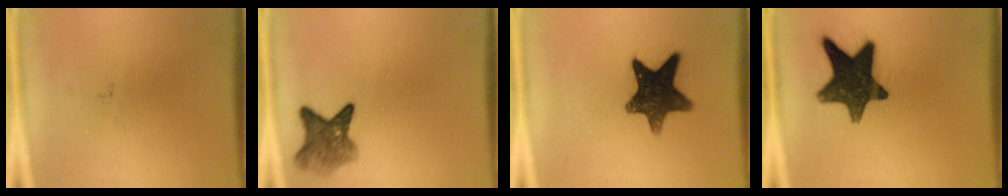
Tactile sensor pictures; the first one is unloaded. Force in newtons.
{"total": 5.5}
{"total": 12.8}
{"total": 14.7}